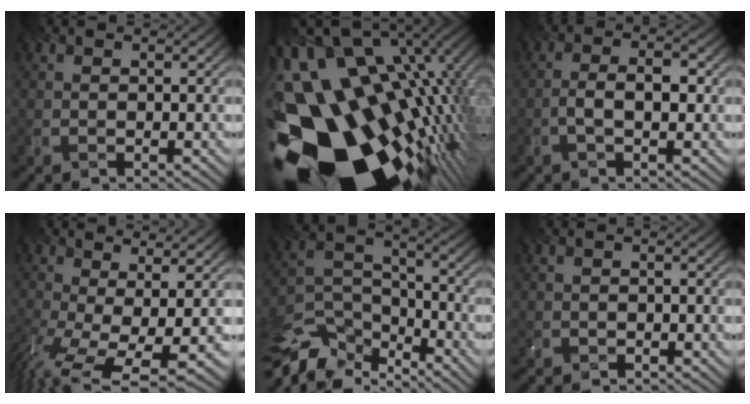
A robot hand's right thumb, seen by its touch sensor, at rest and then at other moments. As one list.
[{"total": 18.9, "force": [-6.7, 11.5, 13.4], "torque": [-0.274, -0.066, -0.073]}, {"total": 2.9, "force": [-2.3, 0.4, 1.7], "torque": [-0.047, -0.009, -0.024]}, {"total": 8.4, "force": [-2.7, 1.6, 7.8], "torque": [-0.161, -0.012, -0.010]}, {"total": 10.8, "force": [-10.1, 3.4, 1.9], "torque": [-0.054, -0.030, -0.173]}, {"total": 0.7, "force": [-0.6, 0.0, -0.2], "torque": [-0.015, 0.003, -0.004]}]